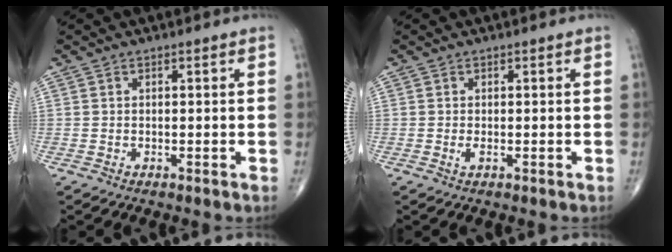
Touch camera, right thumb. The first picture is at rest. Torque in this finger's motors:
{"motor_torque": [-0.22, -0.03, 0.16, 0.20, 0.01]}